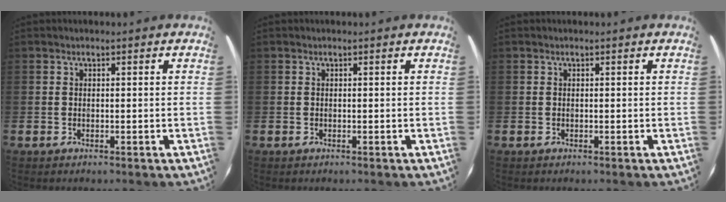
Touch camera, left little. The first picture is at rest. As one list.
[{"total": 0.0}, {"total": 0.0}]